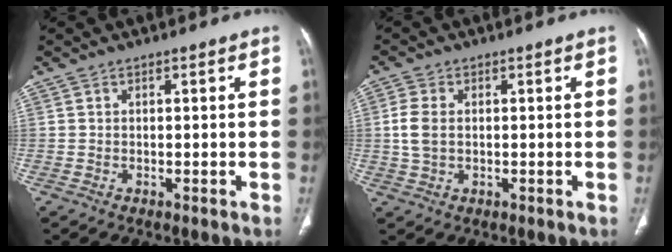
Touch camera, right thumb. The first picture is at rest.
{"total": 4.5, "force": [0.3, 2.9, 3.5], "torque": [-0.083, 0.005, 0.005]}